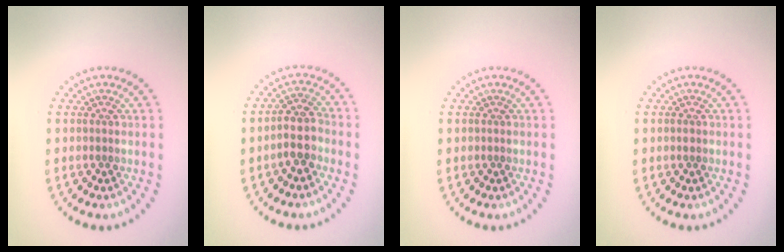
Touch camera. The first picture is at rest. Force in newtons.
{"total": 2.9, "press": 2.6, "slide": 1.1}
{"total": 0.0}
{"total": 0.6, "press": 0.6, "slide": 0.1}